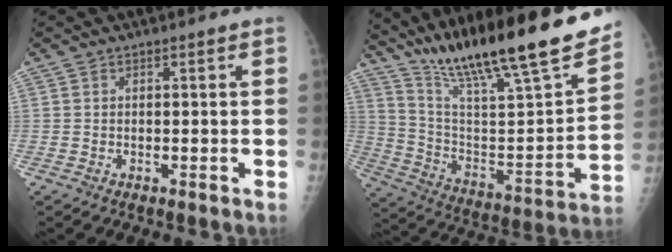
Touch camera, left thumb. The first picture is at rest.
{"total": 29.0, "force": [21.7, 4.7, 18.7], "torque": [-0.283, -0.075, 0.350]}